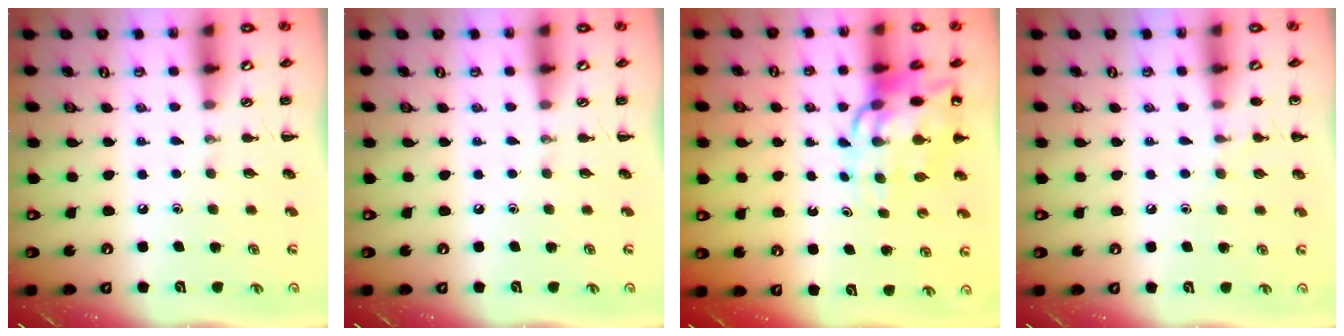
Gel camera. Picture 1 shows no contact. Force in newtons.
{"total": 0.0}
{"total": 13.5, "press": 12.9, "slide": 3.9}
{"total": 5.9, "press": 5.7, "slide": 1.7}